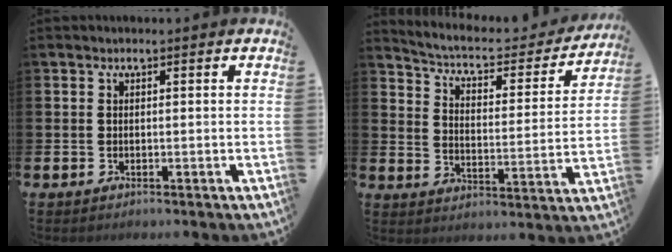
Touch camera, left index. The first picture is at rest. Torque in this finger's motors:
{"motor_torque": [0.86, -1.28, 0.13, 0.03]}